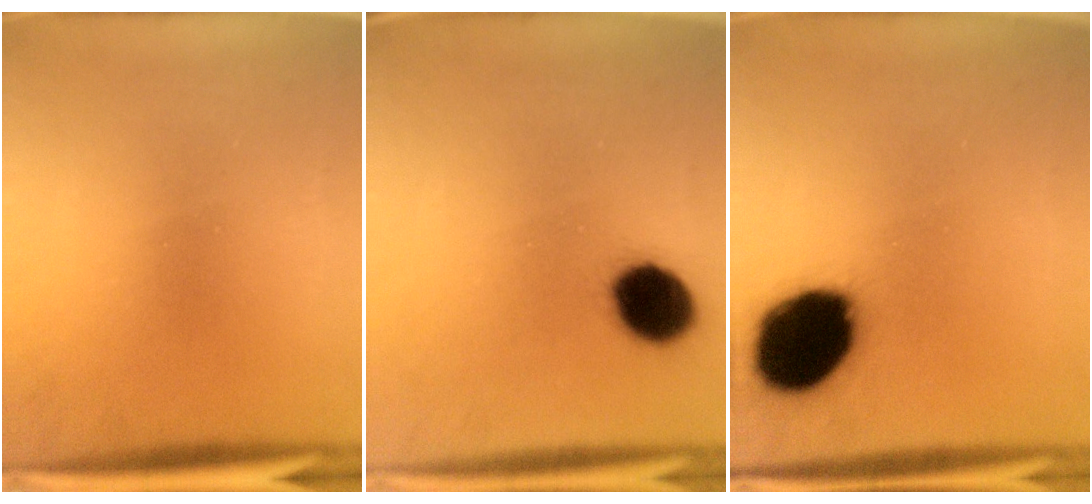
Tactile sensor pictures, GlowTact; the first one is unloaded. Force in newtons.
{"total": 10.7}
{"total": 19.2}